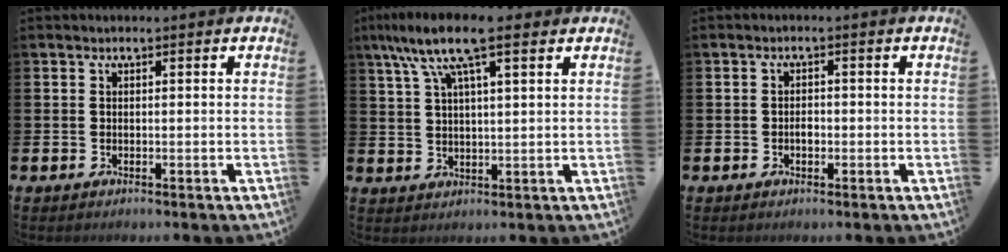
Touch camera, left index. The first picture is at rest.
{"total": 9.5, "force": [6.7, 2.5, 6.3], "torque": [-0.125, -0.011, 0.118]}
{"total": 1.3, "force": [-0.3, 0.8, 1.0], "torque": [-0.007, -0.002, -0.009]}